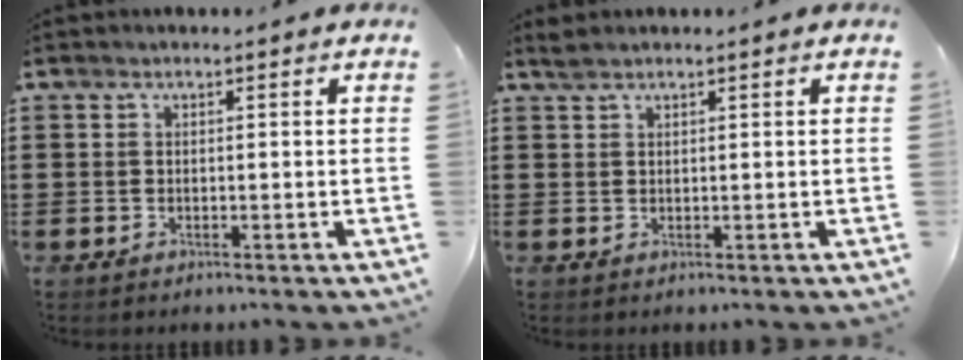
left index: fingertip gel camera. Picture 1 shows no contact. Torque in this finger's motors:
{"motor_torque": [0.08, -0.10, 0.03, 0.00]}